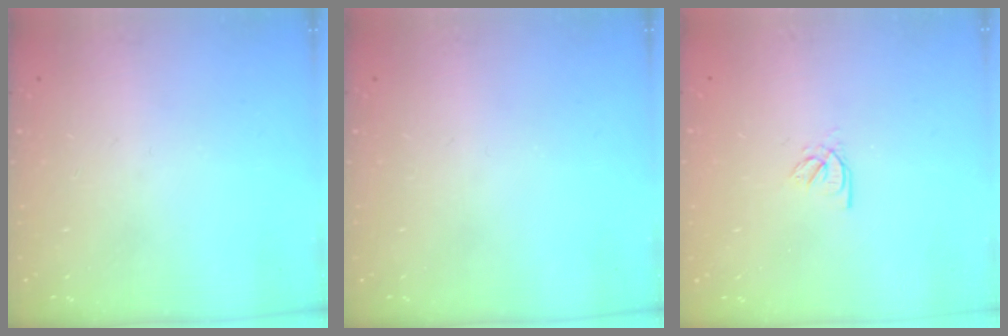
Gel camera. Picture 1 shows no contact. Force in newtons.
{"total": 0.0}
{"total": 2.0, "press": 2.0, "slide": 0.4}